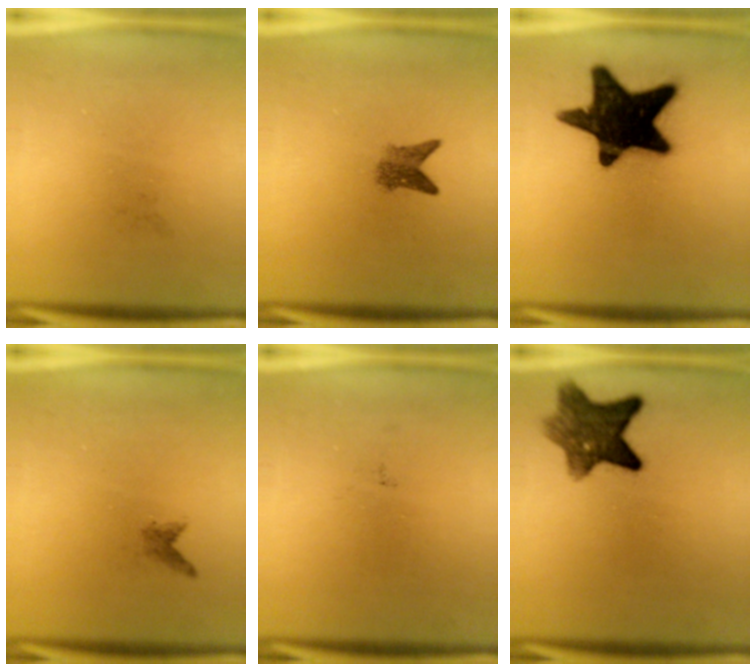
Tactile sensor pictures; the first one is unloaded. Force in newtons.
{"total": 2.8}
{"total": 19.4}
{"total": 1.0}
{"total": 0.0}
{"total": 8.4}